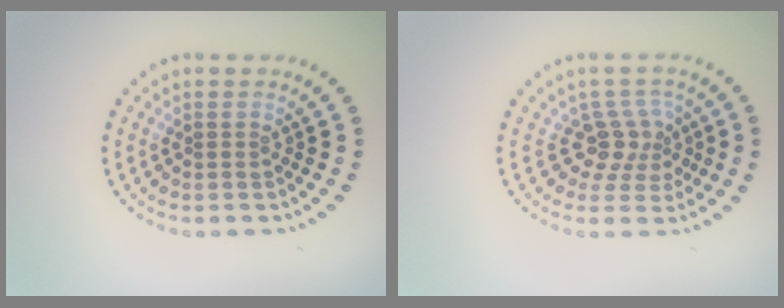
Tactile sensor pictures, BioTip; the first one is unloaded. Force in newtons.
{"total": 2.9, "press": 2.2, "slide": 1.8}